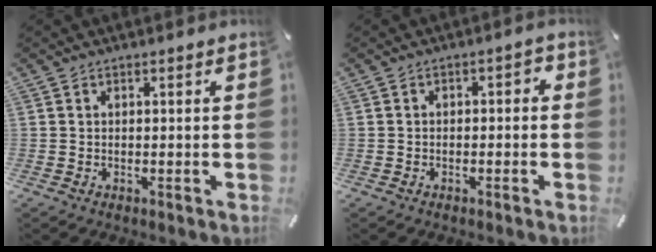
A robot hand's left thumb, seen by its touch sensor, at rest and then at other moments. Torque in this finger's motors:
{"motor_torque": [0.16, -0.16, 0.05, 0.18, 0.00]}